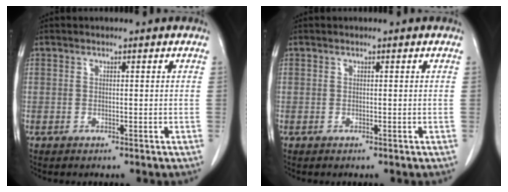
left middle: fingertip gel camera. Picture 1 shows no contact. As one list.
[{"total": 0.0}]